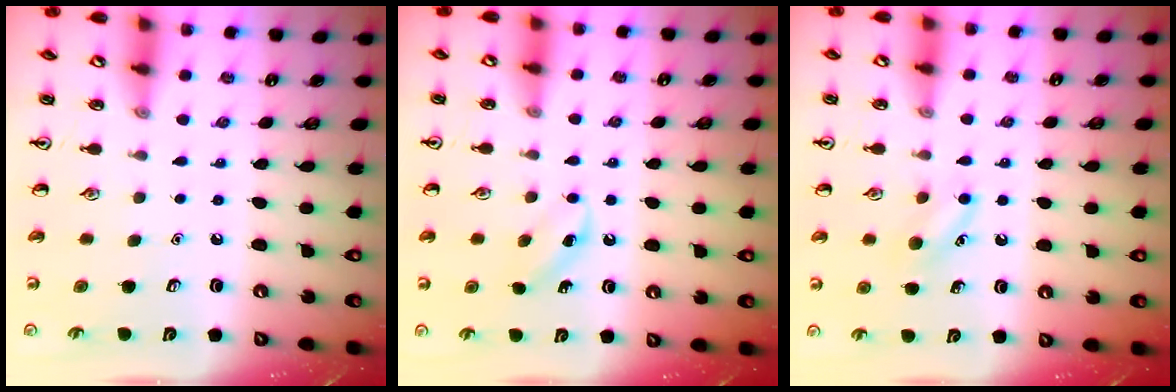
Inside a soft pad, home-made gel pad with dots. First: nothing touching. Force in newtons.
{"total": 6.1, "press": 5.9, "slide": 1.6}
{"total": 8.0, "press": 7.8, "slide": 1.8}